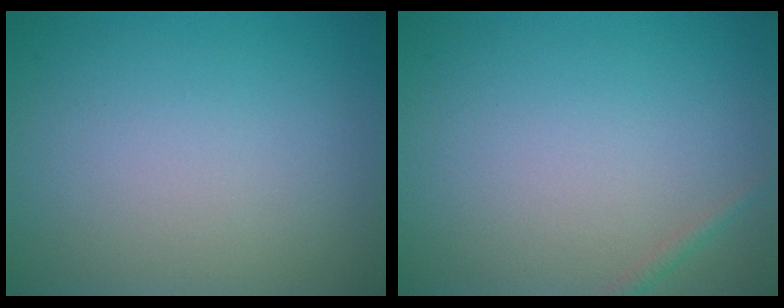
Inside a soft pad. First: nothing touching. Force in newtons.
{"total": 0.7, "press": 0.7, "slide": 0.0}